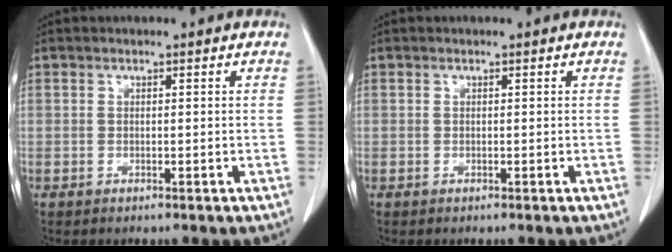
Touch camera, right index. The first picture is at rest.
{"total": 0.0}